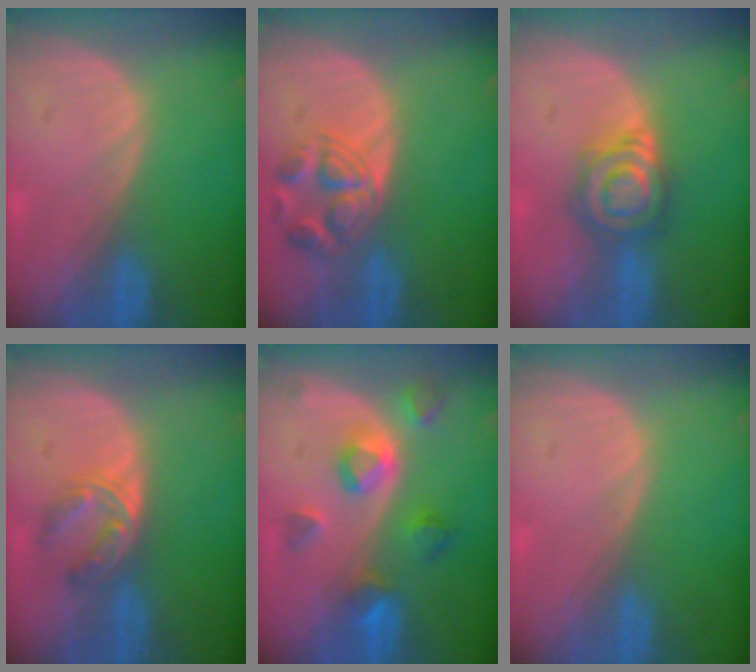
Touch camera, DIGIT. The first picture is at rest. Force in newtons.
{"total": 5.6, "press": 5.6, "slide": 0.2}
{"total": 6.6, "press": 6.4, "slide": 1.4}
{"total": 5.6, "press": 4.6, "slide": 3.2}
{"total": 7.6, "press": 6.8, "slide": 3.4}
{"total": 0.0}